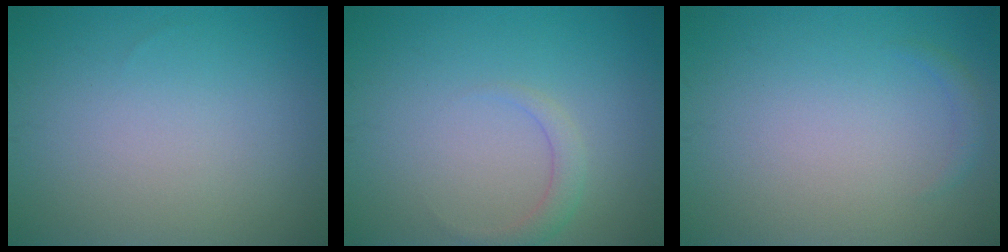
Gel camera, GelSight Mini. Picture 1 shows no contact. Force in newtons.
{"total": 1.6, "press": 1.6, "slide": 0.1}
{"total": 0.8, "press": 0.8, "slide": 0.1}